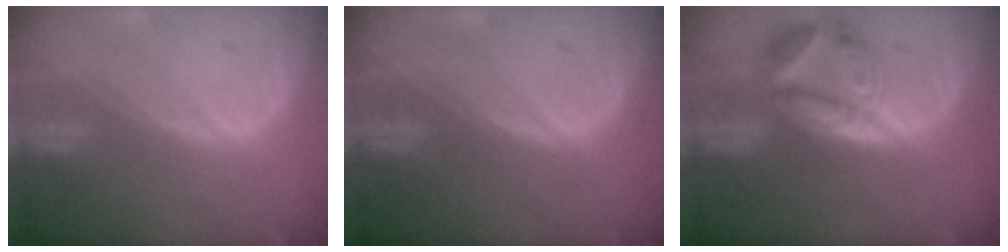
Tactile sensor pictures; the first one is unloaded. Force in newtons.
{"total": 0.0}
{"total": 8.2, "press": 7.3, "slide": 3.8}